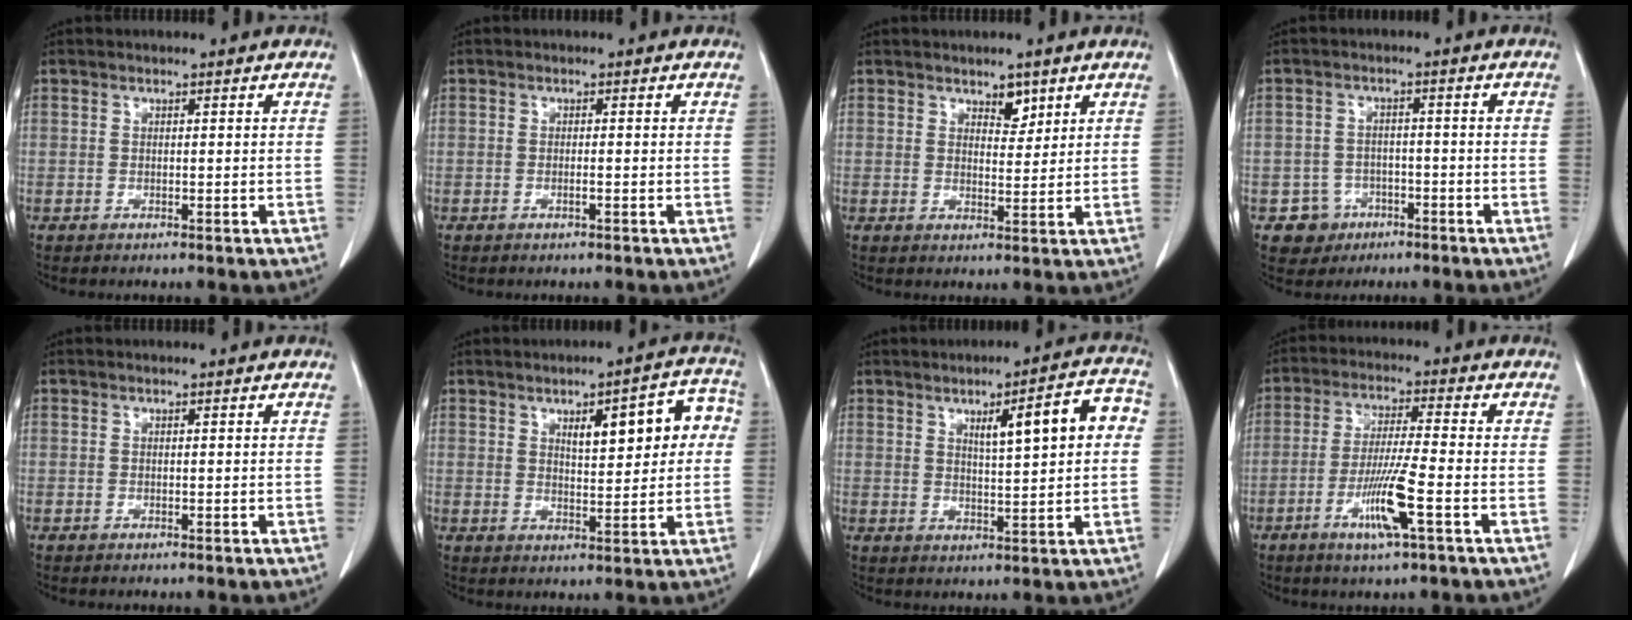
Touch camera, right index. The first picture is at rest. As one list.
[{"total": 0.8, "force": [-0.4, 0.0, 0.7], "torque": [-0.017, 0.000, -0.005]}, {"total": 2.9, "force": [2.0, 1.5, 1.5], "torque": [-0.018, -0.004, 0.034]}, {"total": 4.6, "force": [-2.3, 4.0, 0.1], "torque": [0.001, 0.013, -0.031]}, {"total": 0.0}, {"total": 9.8, "force": [2.5, 3.3, 8.9], "torque": [-0.110, 0.028, 0.036]}, {"total": 9.2, "force": [2.2, 1.6, 8.7], "torque": [-0.122, 0.020, 0.033]}, {"total": 8.7, "force": [-3.5, -0.3, 8.0], "torque": [-0.155, -0.014, -0.066]}]